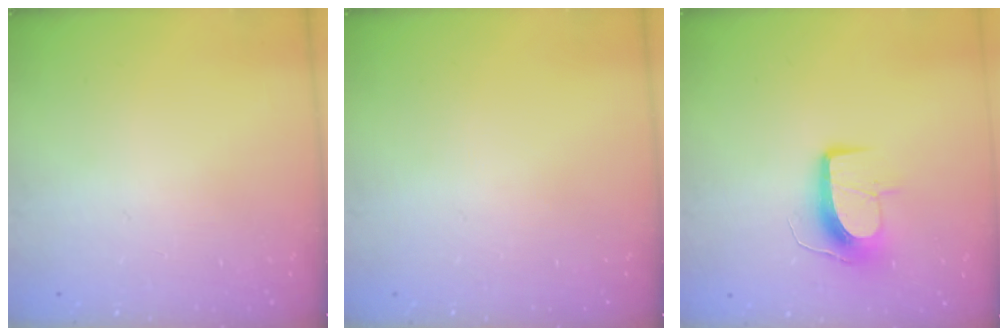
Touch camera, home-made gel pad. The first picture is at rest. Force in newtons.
{"total": 0.0}
{"total": 10.6, "press": 10.6, "slide": 0.1}